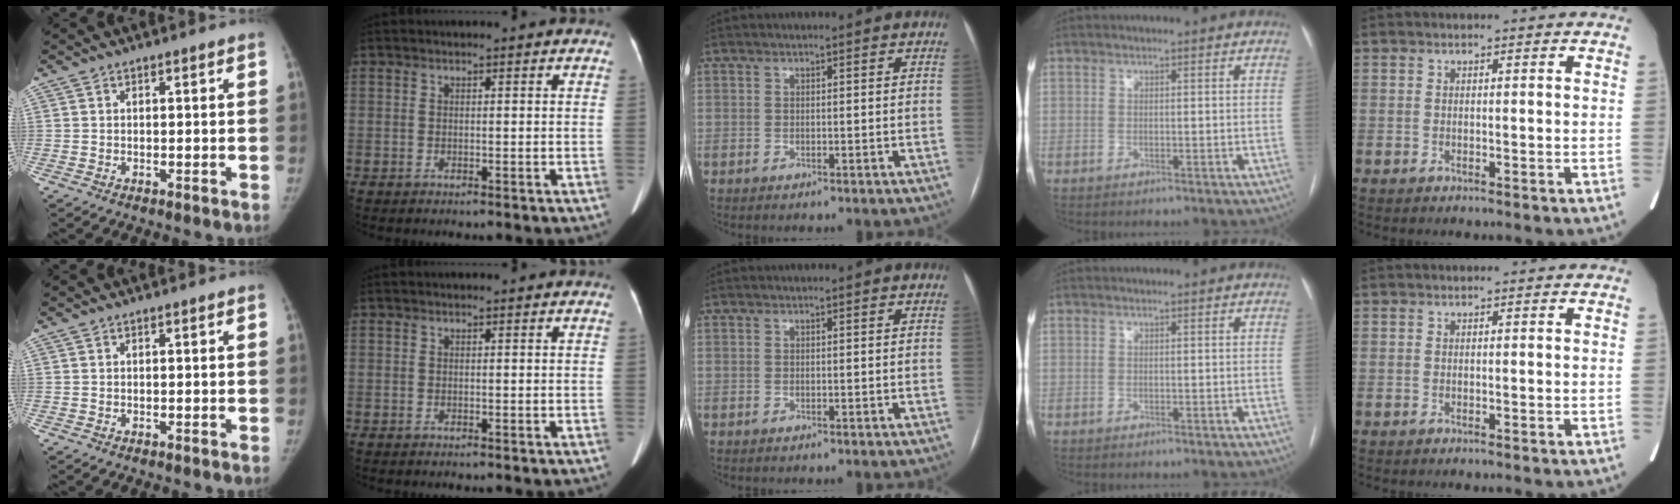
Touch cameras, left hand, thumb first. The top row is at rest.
{}